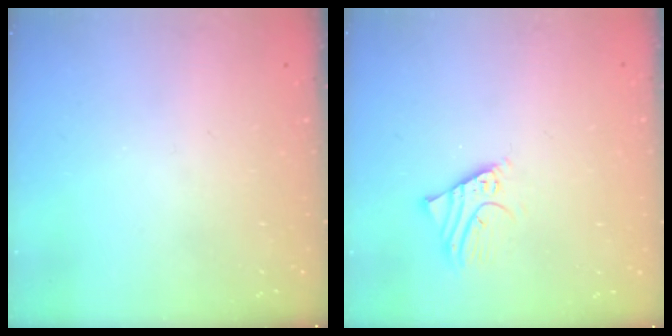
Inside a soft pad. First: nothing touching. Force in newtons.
{"total": 3.2, "press": 3.2, "slide": 0.3}